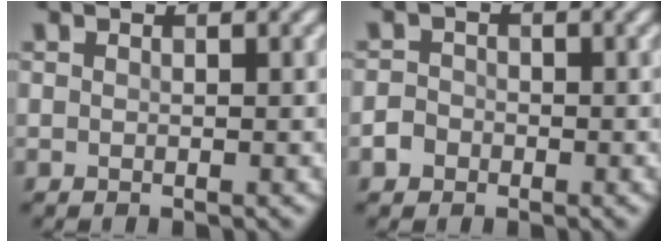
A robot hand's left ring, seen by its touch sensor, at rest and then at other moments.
{"total": 1.7, "force": [-1.3, 1.1, 0.2], "torque": [0.004, 0.008, -0.021]}